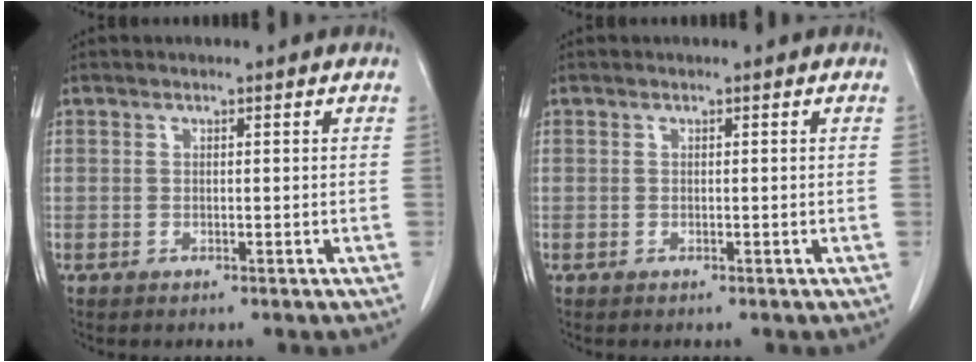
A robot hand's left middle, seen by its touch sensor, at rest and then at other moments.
{"total": 0.0}